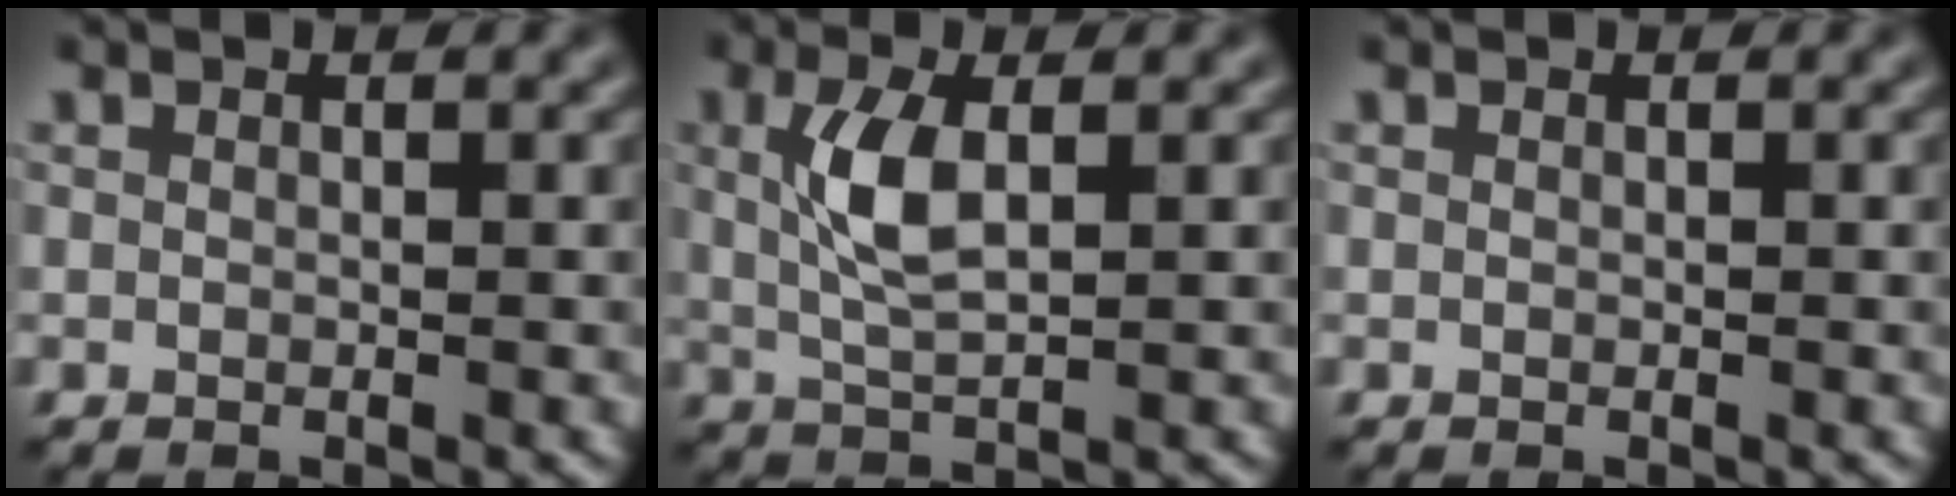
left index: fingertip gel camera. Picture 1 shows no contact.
{"total": 4.0, "force": [0.9, 1.5, 3.6], "torque": [-0.085, 0.004, 0.018]}
{"total": 0.0}